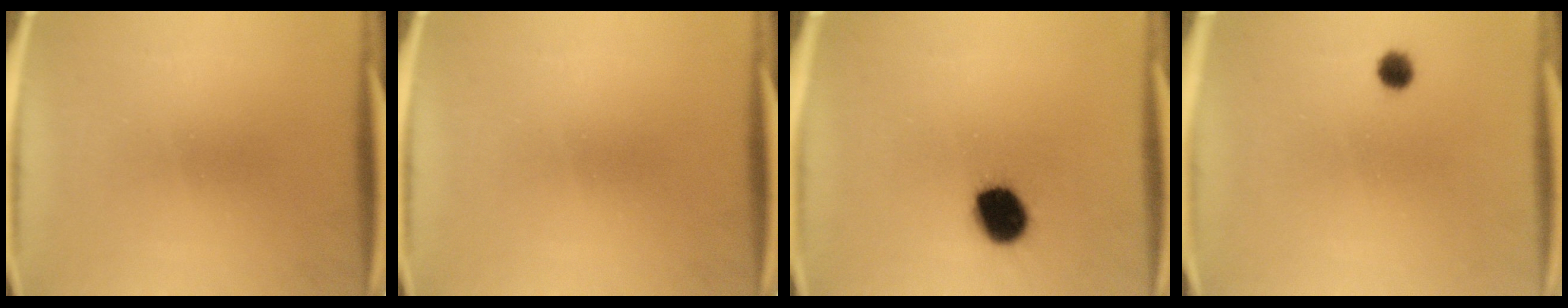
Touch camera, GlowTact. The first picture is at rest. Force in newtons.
{"total": 0.0}
{"total": 10.5}
{"total": 2.4}